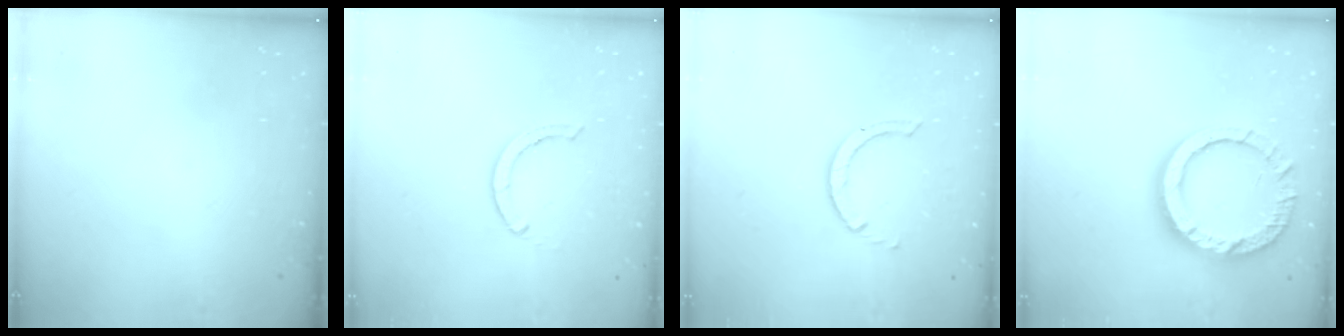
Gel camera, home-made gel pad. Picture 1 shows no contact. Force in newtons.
{"total": 2.9, "press": 2.9, "slide": 0.1}
{"total": 2.9, "press": 2.9, "slide": 0.2}
{"total": 16.3, "press": 16.2, "slide": 1.5}